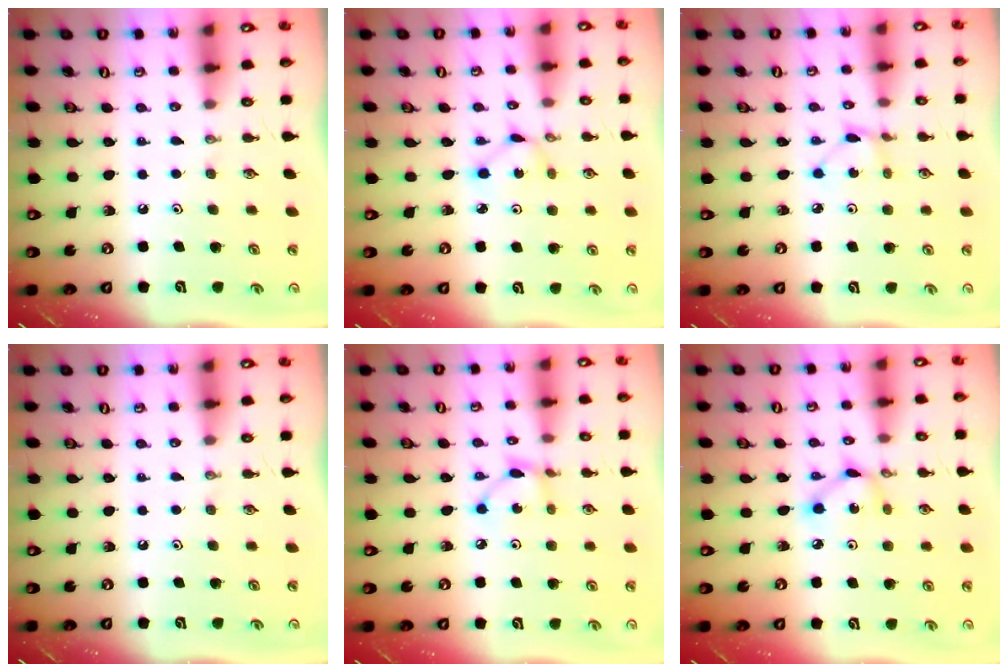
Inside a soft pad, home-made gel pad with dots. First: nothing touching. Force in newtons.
{"total": 1.9, "press": 1.9, "slide": 0.2}
{"total": 1.9, "press": 1.9, "slide": 0.3}
{"total": 0.0}
{"total": 3.4, "press": 3.4, "slide": 0.2}
{"total": 4.9, "press": 4.9, "slide": 0.2}